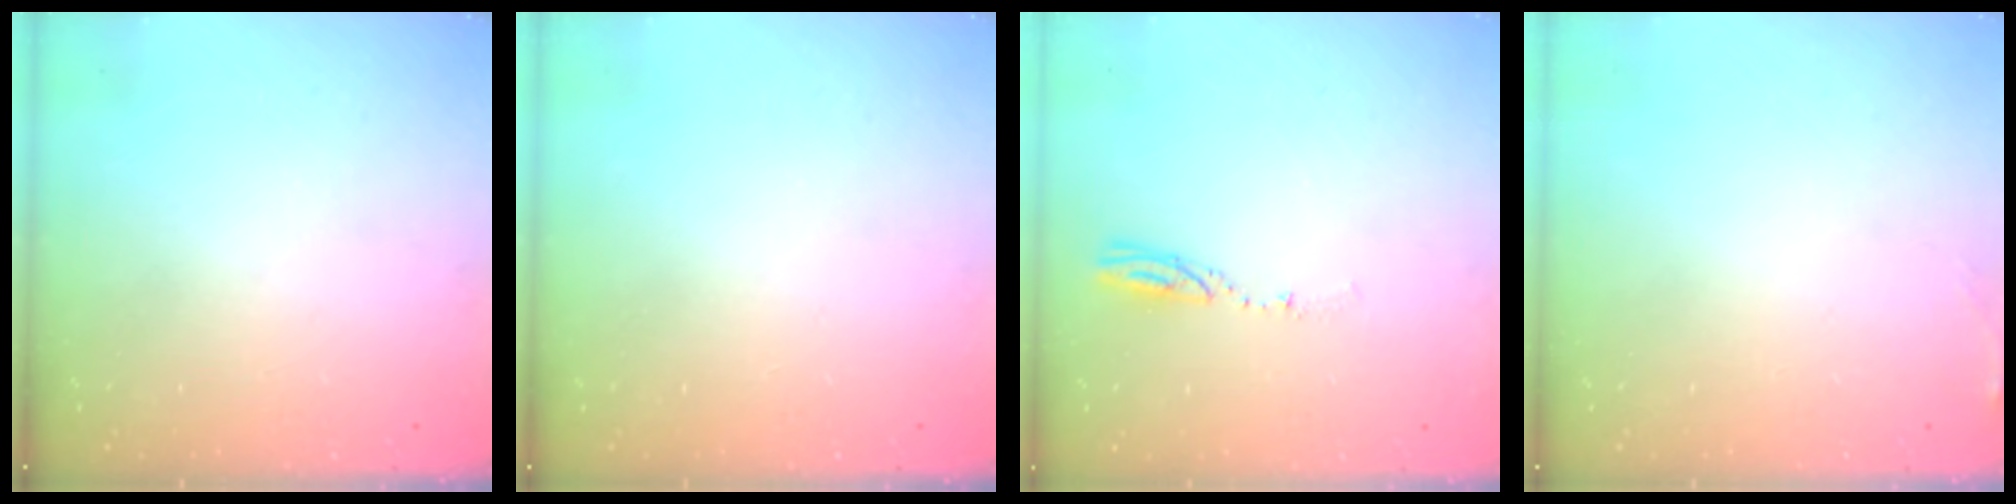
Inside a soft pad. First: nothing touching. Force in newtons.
{"total": 0.0}
{"total": 3.9, "press": 3.9, "slide": 0.4}
{"total": 3.7, "press": 3.7, "slide": 0.5}